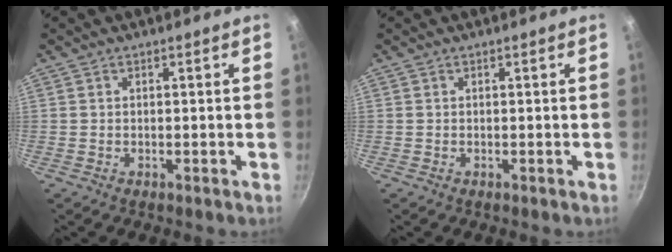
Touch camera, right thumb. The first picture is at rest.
{"total": 0.0}